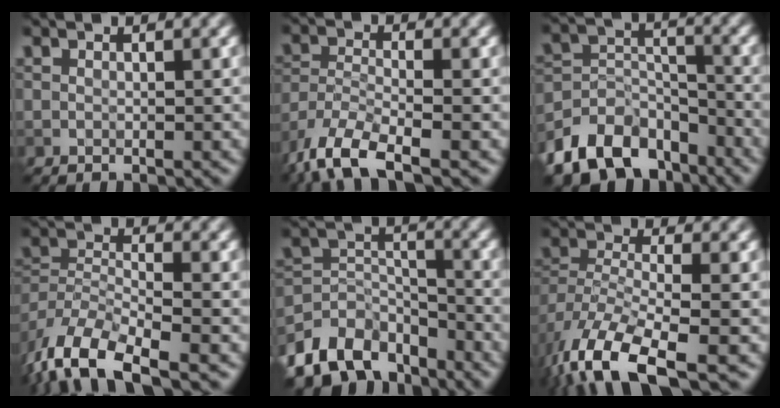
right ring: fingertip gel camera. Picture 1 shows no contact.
{"total": 8.1, "force": [-5.8, 2.6, 5.0], "torque": [-0.099, -0.015, -0.116]}
{"total": 9.8, "force": [-7.2, 5.5, 3.6], "torque": [-0.061, 0.002, -0.133]}
{"total": 8.9, "force": [-5.9, 3.6, 5.6], "torque": [-0.102, -0.009, -0.117]}
{"total": 8.3, "force": [-6.1, 4.7, 3.2], "torque": [-0.053, -0.007, -0.122]}
{"total": 10.3, "force": [-6.3, 4.1, 7.1], "torque": [-0.150, -0.018, -0.121]}